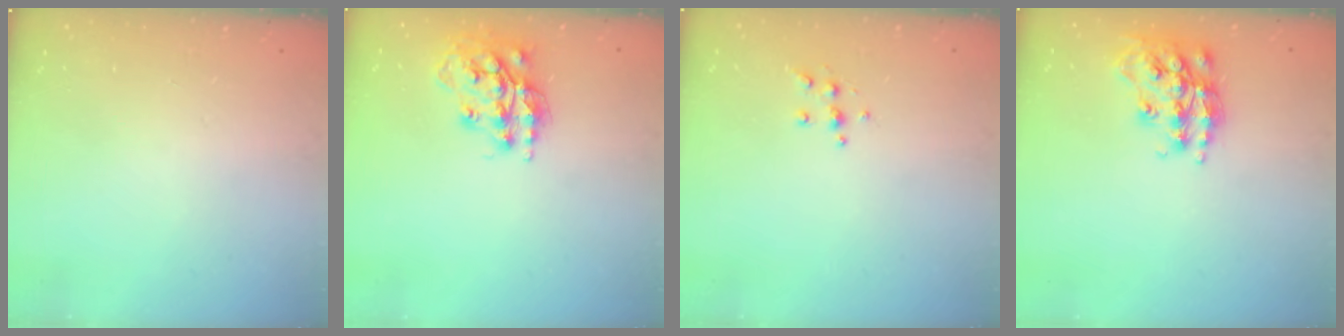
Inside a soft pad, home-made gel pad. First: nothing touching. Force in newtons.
{"total": 15.4, "press": 15.3, "slide": 1.1}
{"total": 6.7, "press": 6.7, "slide": 0.8}
{"total": 17.2, "press": 17.2, "slide": 1.2}